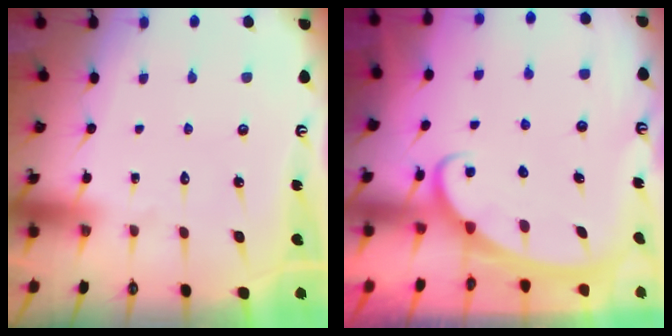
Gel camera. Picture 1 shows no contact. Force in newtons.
{"total": 2.6, "press": 2.6, "slide": 0.3}